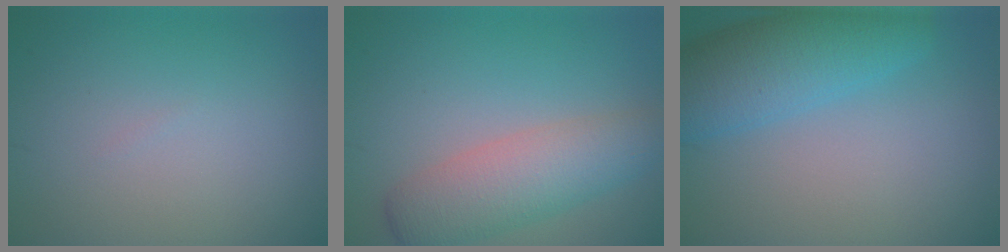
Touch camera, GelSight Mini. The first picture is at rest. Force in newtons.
{"total": 5.4, "press": 5.4, "slide": 0.3}
{"total": 7.1, "press": 7.1, "slide": 0.3}